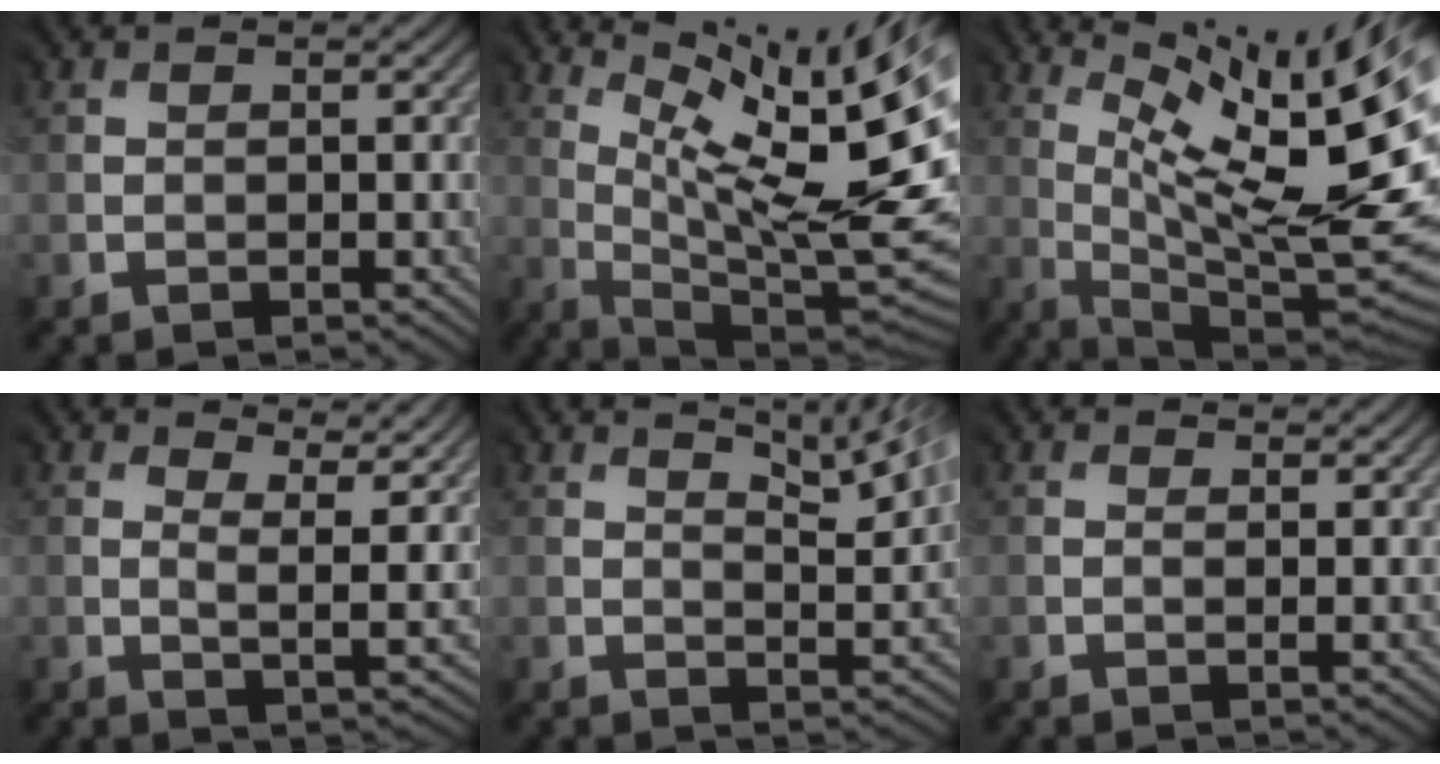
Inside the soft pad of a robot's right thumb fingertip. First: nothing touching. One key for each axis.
{"total": 14.9, "fx": 4.5, "fy": 3.5, "fz": 13.8, "tx": -0.186, "ty": 0.011, "tz": 0.100}
{"total": 15.6, "fx": 4.7, "fy": 3.2, "fz": 14.5, "tx": -0.197, "ty": 0.005, "tz": 0.106}
{"total": 6.3, "fx": 3.5, "fy": 1.9, "fz": 4.9, "tx": -0.085, "ty": 0.003, "tz": 0.051}
{"total": 6.9, "fx": 4.6, "fy": 1.5, "fz": 4.9, "tx": -0.059, "ty": 0.008, "tz": 0.063}
{"total": 2.9, "fx": 2.0, "fy": 0.8, "fz": 2.0, "tx": -0.029, "ty": 0.000, "tz": 0.026}